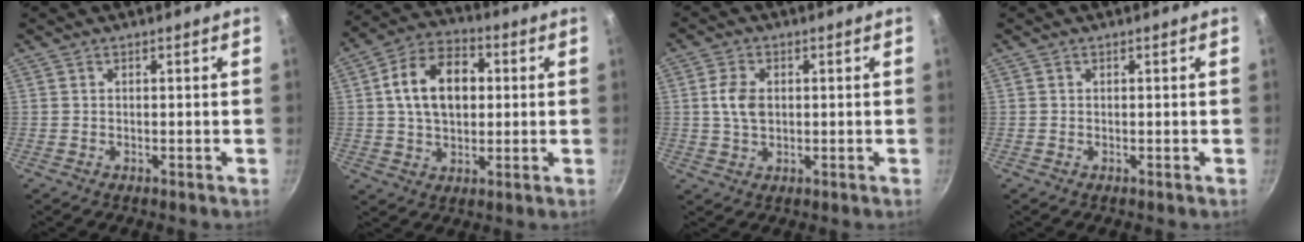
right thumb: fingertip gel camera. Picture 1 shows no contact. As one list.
[{"total": 13.9, "force": [2.0, 9.3, 10.1], "torque": [-0.141, 0.021, 0.023]}, {"total": 5.4, "force": [0.5, 3.6, 3.9], "torque": [-0.067, 0.004, 0.008]}, {"total": 0.0}]